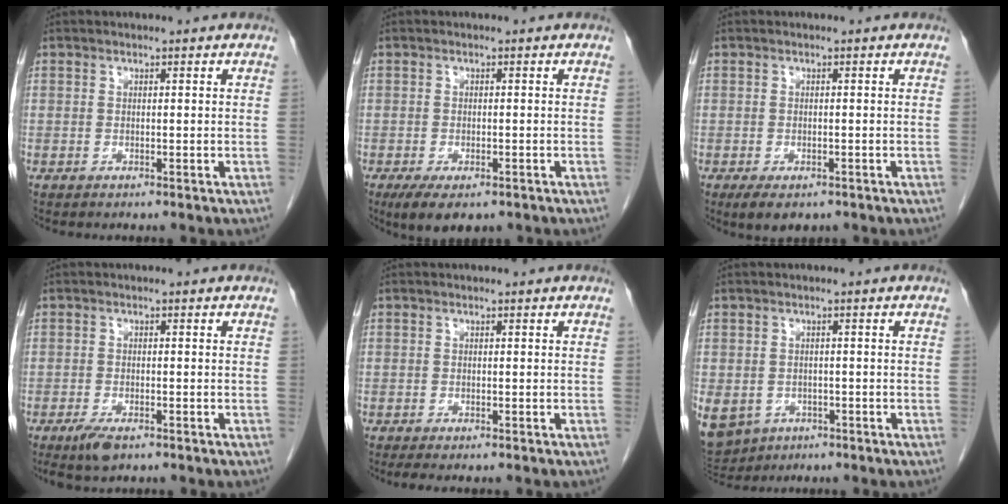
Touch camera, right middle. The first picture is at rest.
{"total": 5.6, "force": [-3.6, 2.2, 3.7], "torque": [-0.061, -0.011, -0.056]}
{"total": 4.0, "force": [-2.6, 1.9, 2.4], "torque": [-0.038, -0.008, -0.035]}
{"total": 3.6, "force": [-2.3, 1.1, 2.5], "torque": [-0.055, -0.006, -0.039]}
{"total": 2.3, "force": [-1.8, 0.4, 1.3], "torque": [-0.019, -0.008, -0.025]}
{"total": 14.7, "force": [-6.7, 11.7, 5.9], "torque": [-0.182, -0.011, -0.085]}